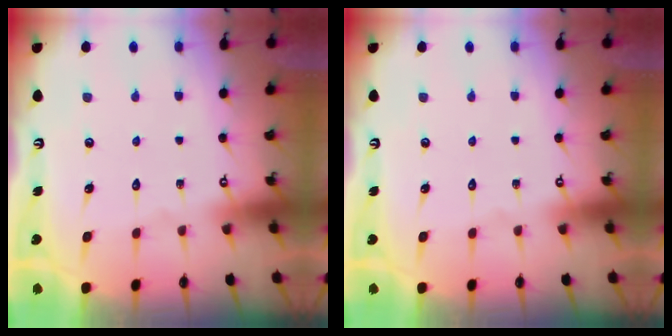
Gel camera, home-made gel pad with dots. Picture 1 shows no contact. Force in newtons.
{"total": 0.0}